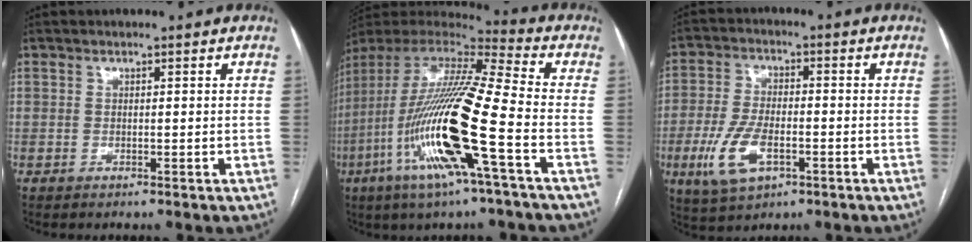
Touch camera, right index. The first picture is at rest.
{"total": 22.6, "force": [-6.8, 1.3, 21.5], "torque": [-0.457, -0.031, -0.134]}
{"total": 9.4, "force": [-3.5, 4.5, 7.5], "torque": [-0.170, -0.003, -0.059]}